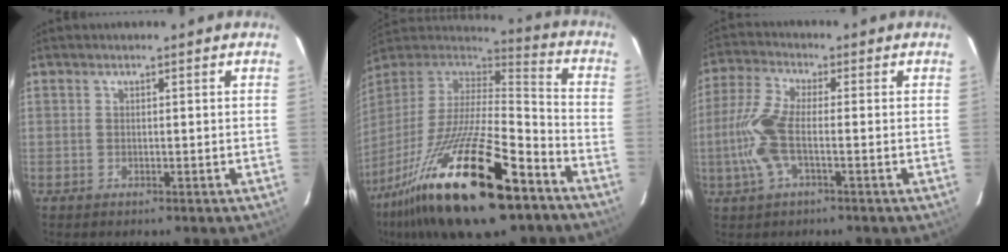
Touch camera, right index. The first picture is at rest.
{"total": 30.8, "force": [-18.4, 8.9, 23.1], "torque": [-0.438, -0.059, -0.312]}
{"total": 9.1, "force": [-2.0, 2.8, 8.4], "torque": [-0.198, 0.004, -0.043]}